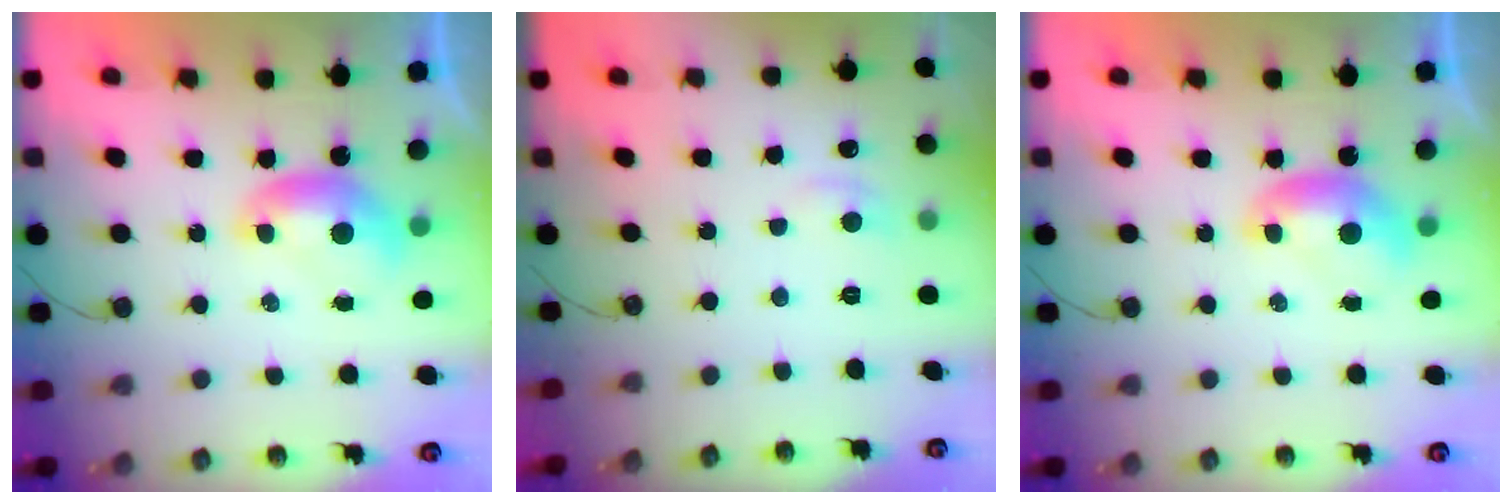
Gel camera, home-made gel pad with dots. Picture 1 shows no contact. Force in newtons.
{"total": 1.1, "press": 0.7, "slide": 0.8}
{"total": 0.0}